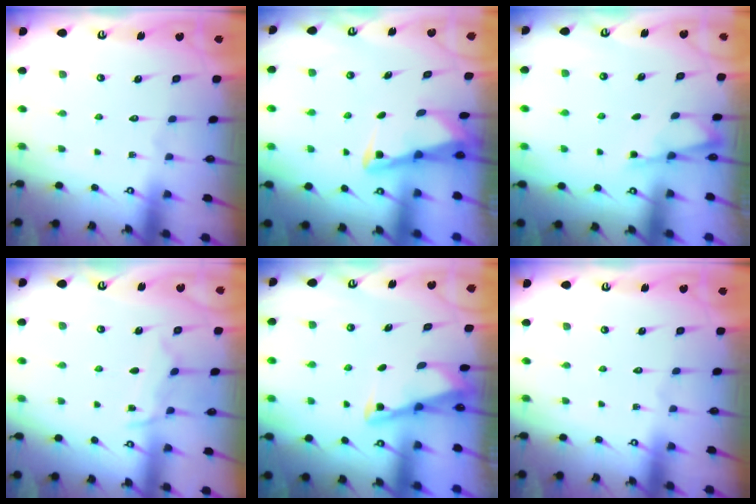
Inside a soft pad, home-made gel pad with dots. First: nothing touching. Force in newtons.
{"total": 3.0, "press": 2.9, "slide": 0.4}
{"total": 1.9, "press": 1.8, "slide": 0.4}
{"total": 7.5, "press": 7.5, "slide": 0.6}
{"total": 2.9, "press": 2.9, "slide": 0.3}
{"total": 0.0}